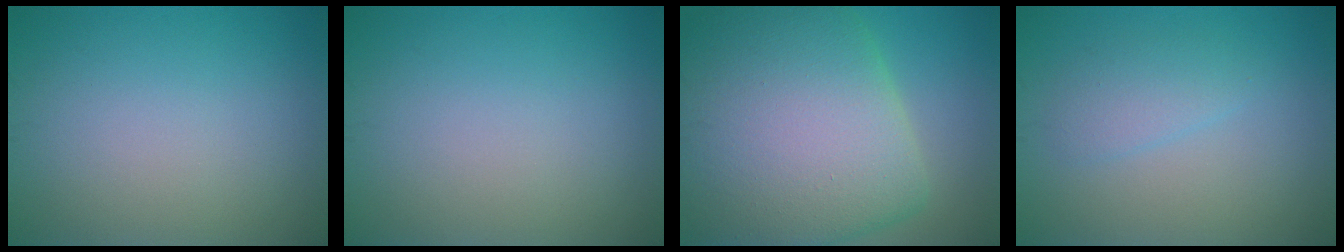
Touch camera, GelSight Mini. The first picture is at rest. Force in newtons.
{"total": 0.0}
{"total": 14.1, "press": 14.1, "slide": 0.8}
{"total": 2.0, "press": 2.0, "slide": 0.1}